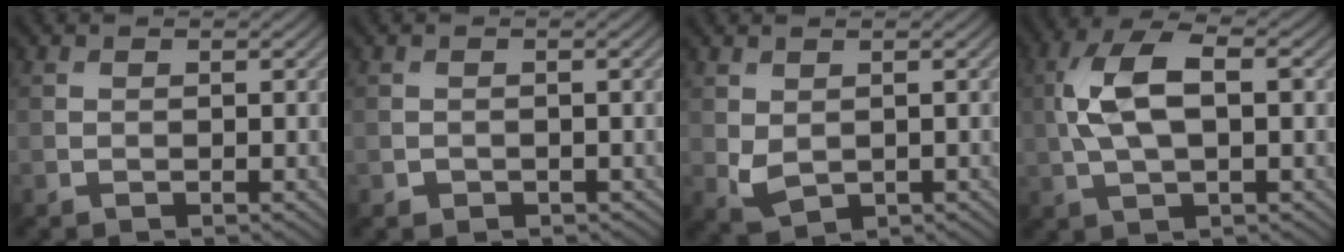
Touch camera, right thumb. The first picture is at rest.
{"total": 0.9, "force": [-0.4, 0.8, 0.2], "torque": [0.002, -0.004, -0.010]}
{"total": 2.6, "force": [0.4, 1.8, 1.8], "torque": [-0.047, -0.007, 0.013]}
{"total": 8.7, "force": [0.8, 4.1, 7.7], "torque": [-0.167, 0.018, 0.008]}